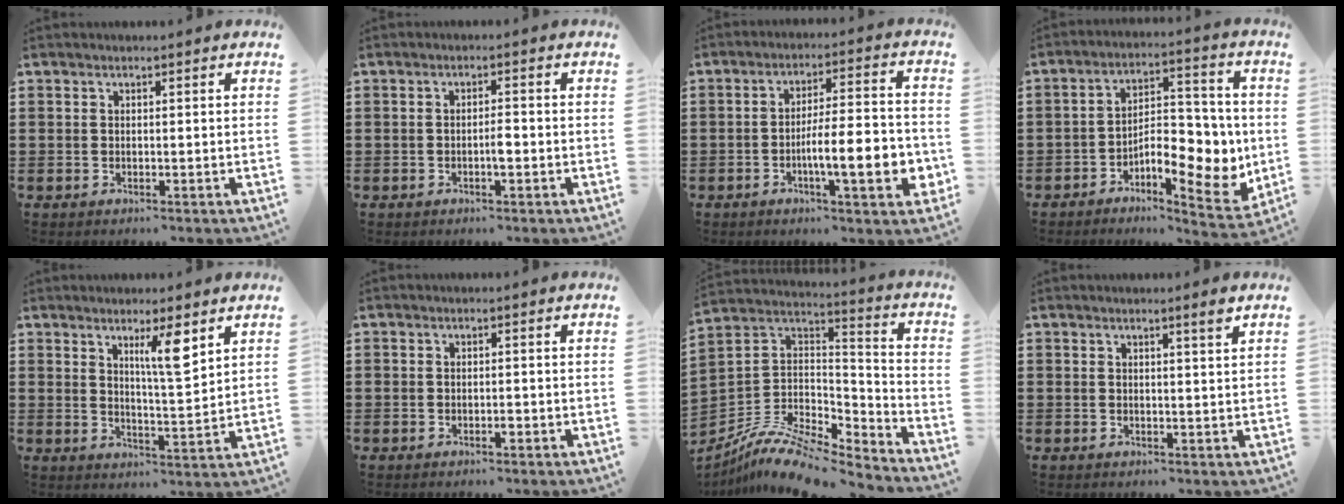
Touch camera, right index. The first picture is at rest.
{"total": 2.0, "force": [-0.6, 0.4, 1.9], "torque": [-0.035, 0.002, -0.012]}
{"total": 10.1, "force": [-3.2, 2.2, 9.3], "torque": [-0.144, -0.002, -0.054]}
{"total": 9.9, "force": [-2.1, 4.7, 8.5], "torque": [-0.115, -0.010, -0.036]}
{"total": 6.4, "force": [3.7, 1.0, 5.2], "torque": [-0.087, -0.009, 0.056]}
{"total": 0.9, "force": [-0.5, 0.3, 0.7], "torque": [-0.016, -0.003, -0.009]}
{"total": 10.2, "force": [-8.5, 3.1, 4.5], "torque": [-0.088, 0.014, -0.166]}
{"total": 1.9, "force": [1.3, -0.2, 1.4], "torque": [-0.019, -0.006, 0.021]}